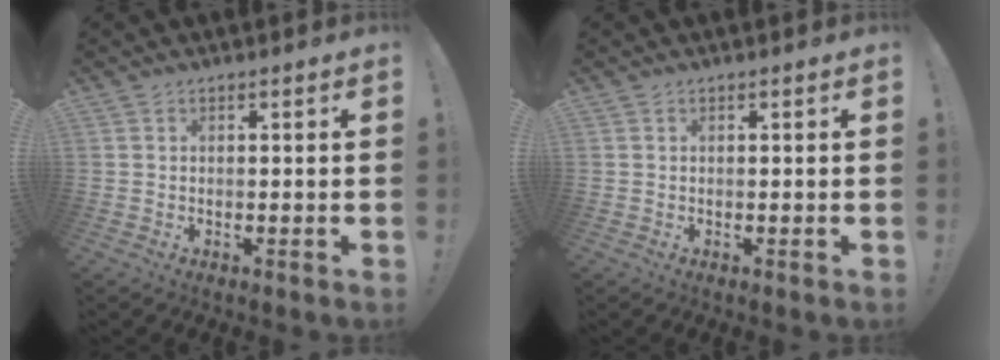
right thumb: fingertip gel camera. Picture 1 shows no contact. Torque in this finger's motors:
{"motor_torque": [-0.13, 0.03, 0.07, 0.04, 0.06]}